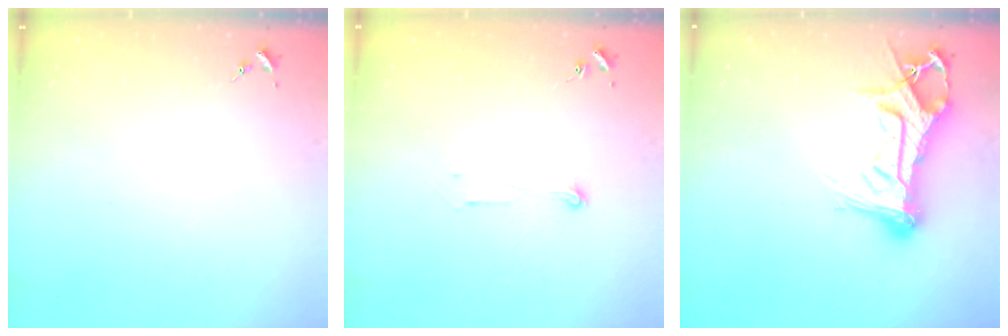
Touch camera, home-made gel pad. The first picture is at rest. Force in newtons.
{"total": 3.9, "press": 3.9, "slide": 0.3}
{"total": 16.0, "press": 16.0, "slide": 1.7}